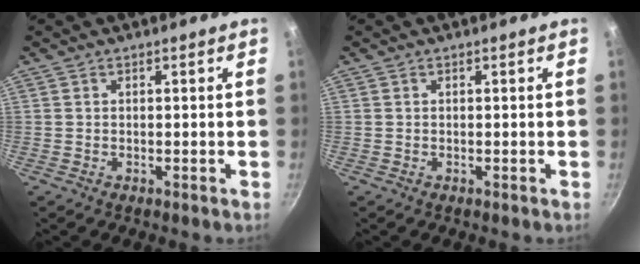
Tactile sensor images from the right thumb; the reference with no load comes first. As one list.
[{"total": 0.0}]